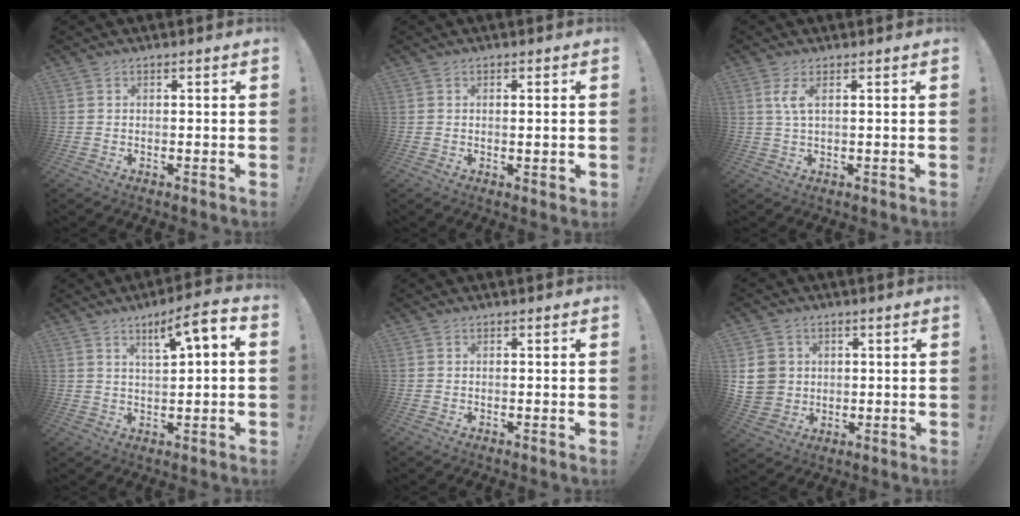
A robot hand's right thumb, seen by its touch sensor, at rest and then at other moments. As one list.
[{"total": 1.7, "force": [0.4, 0.4, 1.6], "torque": [-0.021, -0.003, 0.006]}, {"total": 3.6, "force": [1.2, 0.8, 3.3], "torque": [-0.059, -0.005, 0.020]}, {"total": 7.5, "force": [3.0, 1.2, 6.7], "torque": [-0.091, -0.018, 0.042]}, {"total": 0.0}, {"total": 9.4, "force": [1.8, 8.6, 3.4], "torque": [-0.060, -0.009, 0.038]}]